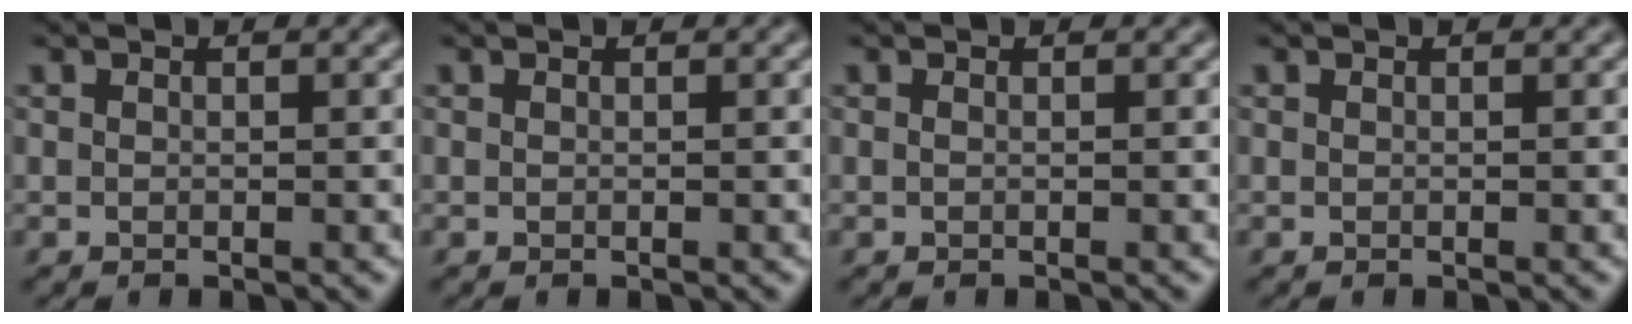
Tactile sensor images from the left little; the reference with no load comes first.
{"total": 0.0}
{"total": 0.0}
{"total": 0.0}